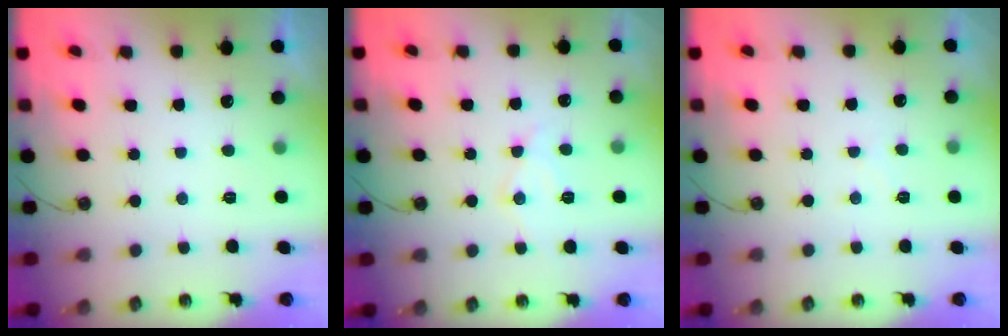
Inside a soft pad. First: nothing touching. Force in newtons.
{"total": 9.5, "press": 9.5, "slide": 0.7}
{"total": 3.6, "press": 3.6, "slide": 0.6}